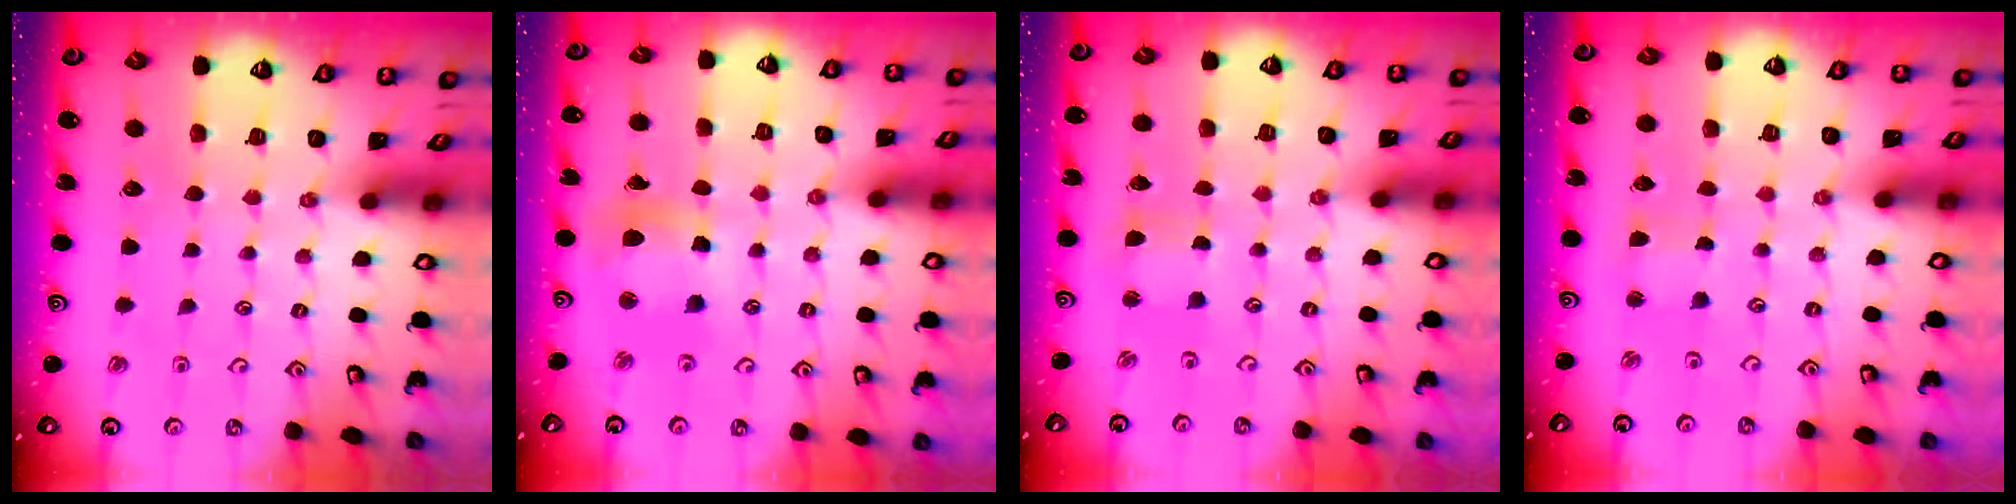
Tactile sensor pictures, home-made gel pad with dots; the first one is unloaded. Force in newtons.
{"total": 10.9, "press": 10.7, "slide": 1.8}
{"total": 2.2, "press": 2.2, "slide": 0.3}
{"total": 2.1, "press": 2.0, "slide": 0.3}